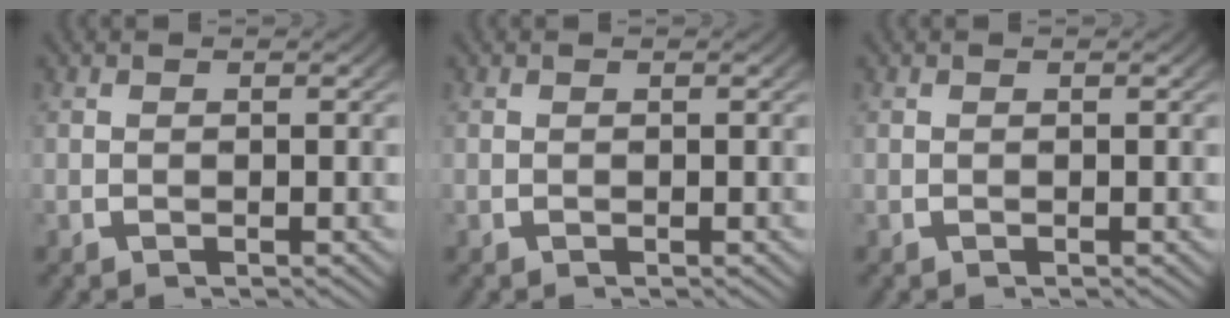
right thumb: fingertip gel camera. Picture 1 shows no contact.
{"total": 0.0}
{"total": 0.0}